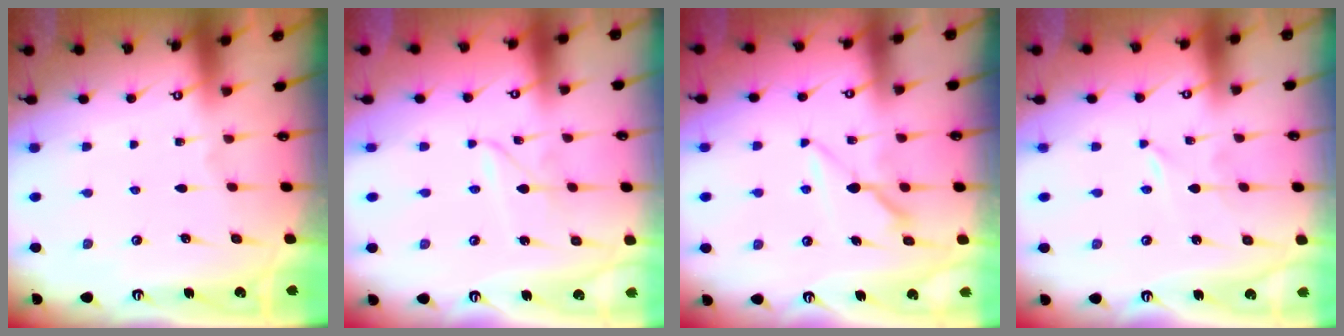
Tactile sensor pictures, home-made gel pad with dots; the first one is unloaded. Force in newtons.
{"total": 1.9, "press": 1.9, "slide": 0.2}
{"total": 7.1, "press": 7.1, "slide": 0.3}
{"total": 0.0}